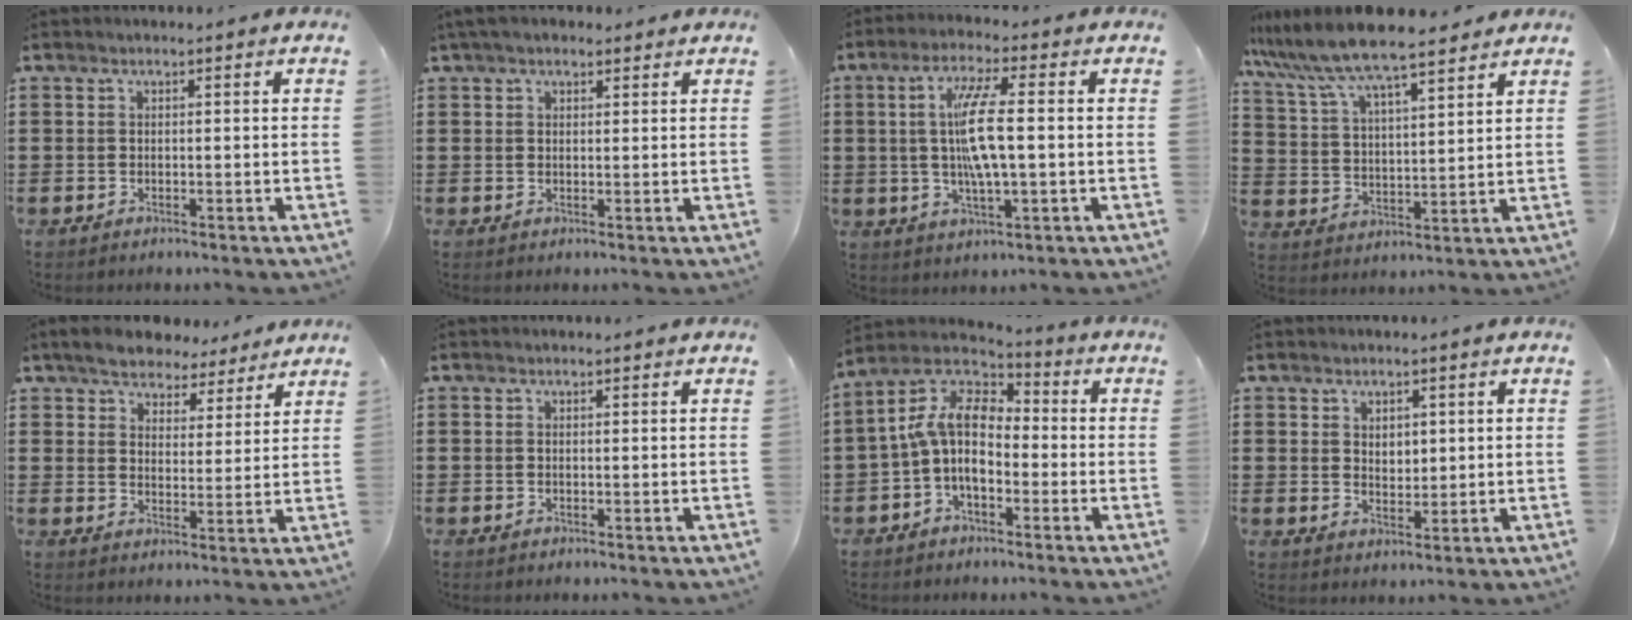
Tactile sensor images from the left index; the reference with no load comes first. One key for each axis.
{"total": 2.9, "fx": 2.2, "fy": 1.2, "fz": 1.4, "tx": -0.034, "ty": 0.005, "tz": 0.042}
{"total": 8.4, "fx": 0.5, "fy": 1.8, "fz": 8.2, "tx": -0.165, "ty": 0.002, "tz": 0.000}
{"total": 8.4, "fx": 7.5, "fy": 0.5, "fz": 3.8, "tx": -0.104, "ty": -0.035, "tz": 0.130}
{"total": 5.6, "fx": 5.3, "fy": 1.6, "fz": 0.6, "tx": -0.037, "ty": -0.015, "tz": 0.098}
{"total": 0.0}
{"total": 8.7, "fx": -1.3, "fy": 5.1, "fz": 6.9, "tx": -0.175, "ty": -0.011, "tz": -0.039}
{"total": 2.3, "fx": 1.5, "fy": 1.5, "fz": 0.9, "tx": -0.014, "ty": 0.004, "tz": 0.026}